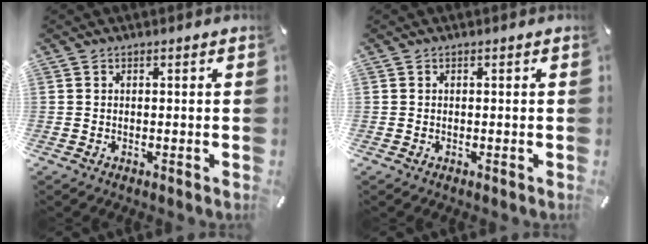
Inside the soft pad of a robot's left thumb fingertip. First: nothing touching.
{"total": 0.0}